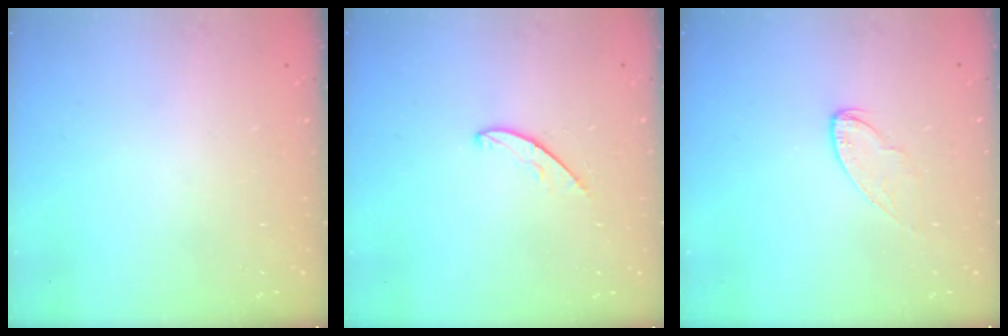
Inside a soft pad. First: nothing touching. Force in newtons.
{"total": 4.5, "press": 4.5, "slide": 0.4}
{"total": 4.9, "press": 4.9, "slide": 0.4}